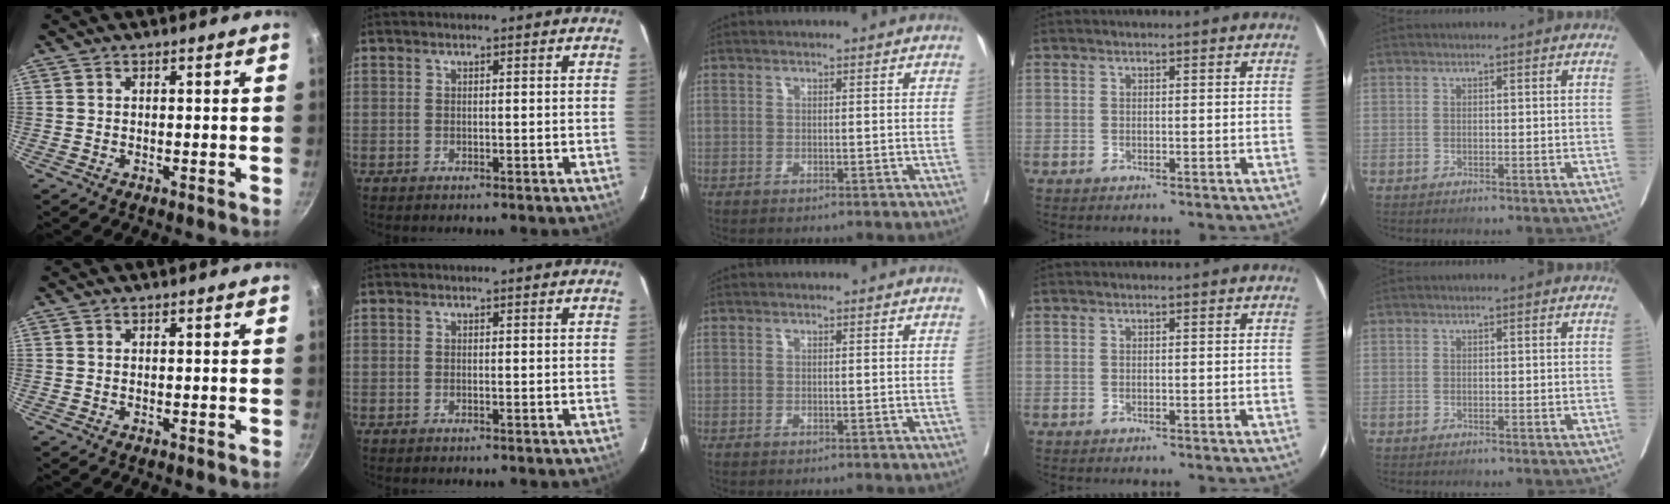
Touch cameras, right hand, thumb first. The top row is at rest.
{}